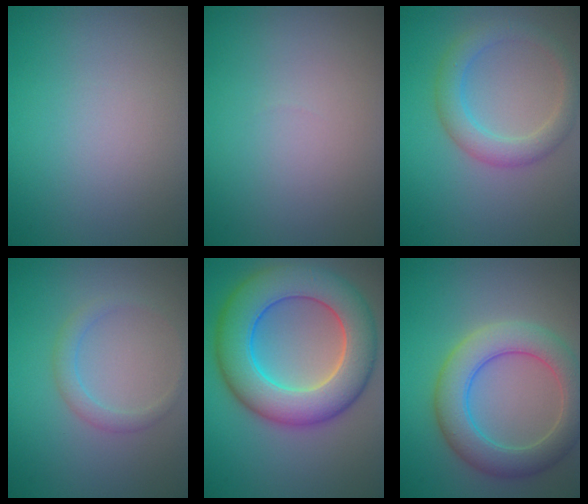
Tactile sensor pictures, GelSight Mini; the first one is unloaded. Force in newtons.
{"total": 0.0}
{"total": 3.4, "press": 3.4, "slide": 0.1}
{"total": 1.6, "press": 1.6, "slide": 0.0}
{"total": 10.5, "press": 10.5, "slide": 0.1}
{"total": 6.2, "press": 6.1, "slide": 0.5}